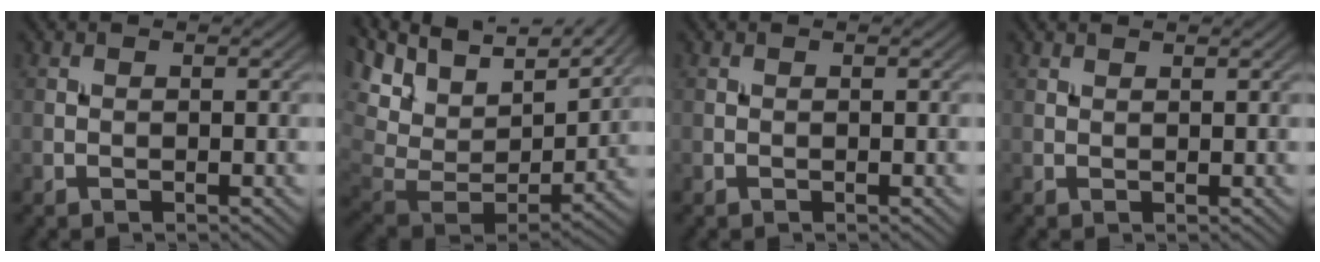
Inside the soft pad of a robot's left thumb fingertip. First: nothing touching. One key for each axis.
{"total": 13.1, "fx": 6.6, "fy": 7.1, "fz": 8.8, "tx": -0.218, "ty": 0.012, "tz": 0.121}
{"total": 0.0}
{"total": 0.6, "fx": 0.6, "fy": 0.1, "fz": 0.1, "tx": -0.004, "ty": 0.001, "tz": 0.014}